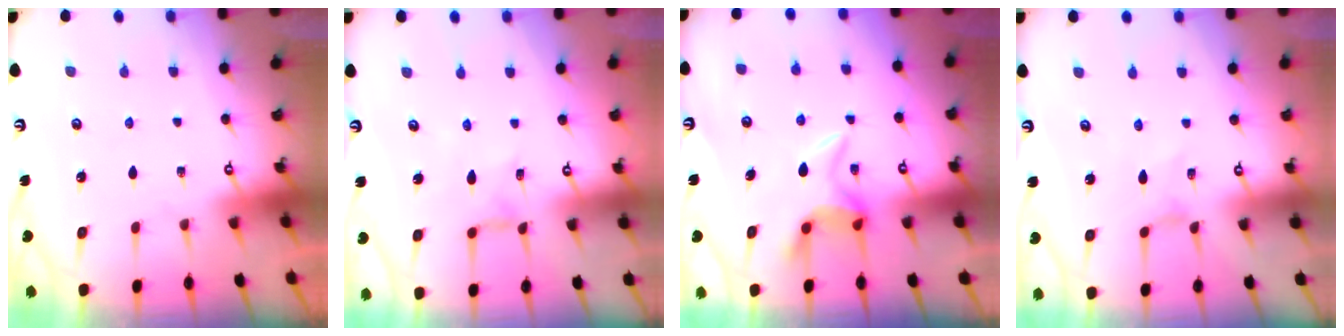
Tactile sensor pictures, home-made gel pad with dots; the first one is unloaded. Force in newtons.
{"total": 2.3, "press": 2.3, "slide": 0.4}
{"total": 6.3, "press": 6.3, "slide": 0.6}
{"total": 0.0}